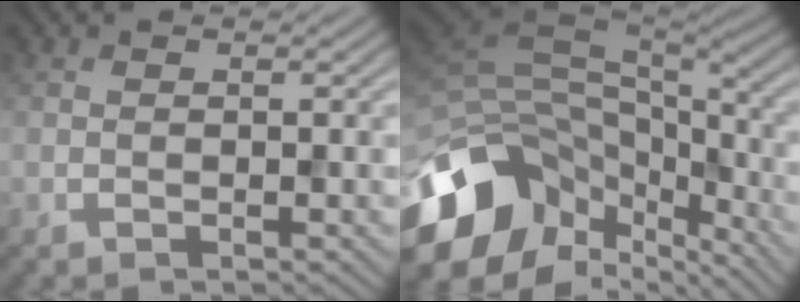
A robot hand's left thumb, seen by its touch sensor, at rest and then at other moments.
{"total": 14.6, "force": [-7.4, 9.2, 8.6], "torque": [-0.226, -0.040, -0.106]}